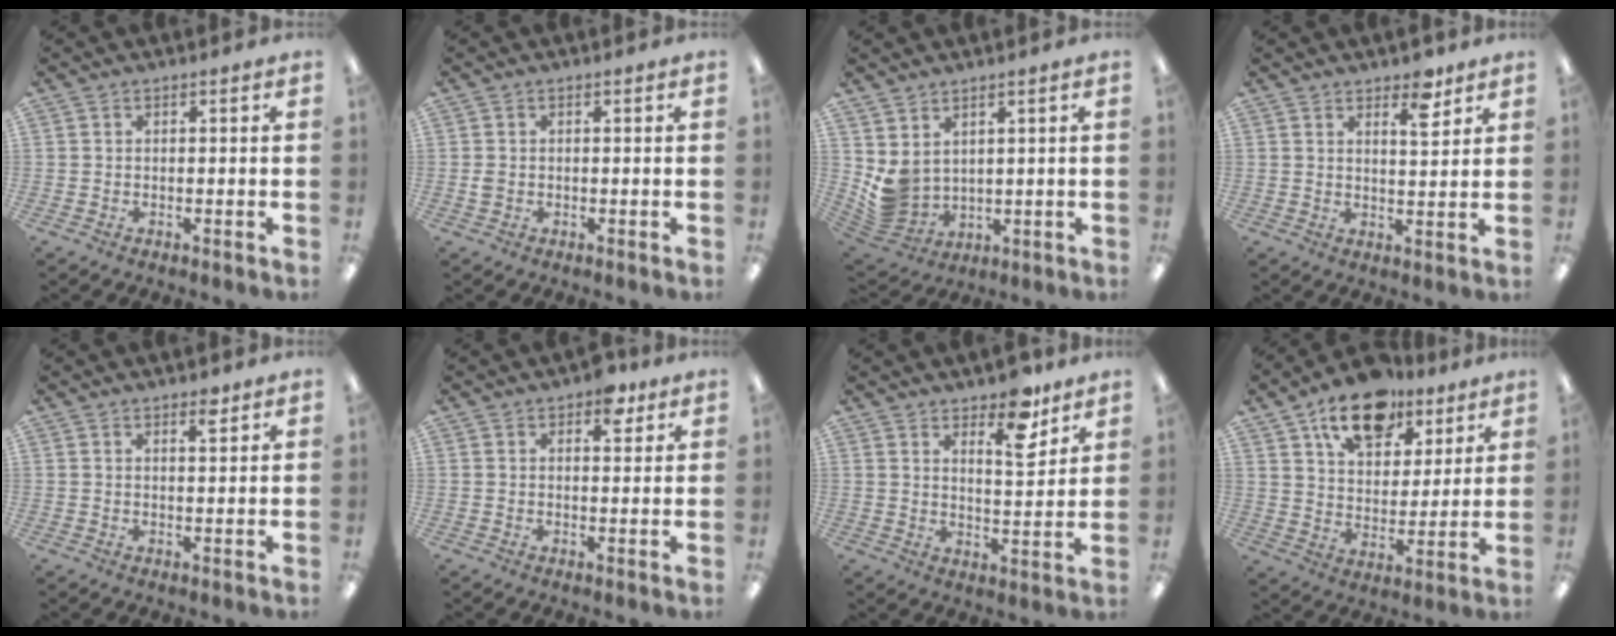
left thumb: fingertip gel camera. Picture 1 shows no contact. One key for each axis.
{"total": 1.5, "fx": 0.0, "fy": 1.2, "fz": 0.9, "tx": -0.011, "ty": 0.001, "tz": -0.003}
{"total": 5.8, "fx": 2.6, "fy": 4.5, "fz": 2.5, "tx": -0.080, "ty": -0.024, "tz": 0.053}
{"total": 6.4, "fx": 4.7, "fy": 2.4, "fz": 3.6, "tx": -0.024, "ty": -0.033, "tz": 0.073}
{"total": 2.7, "fx": 2.1, "fy": 0.7, "fz": 1.4, "tx": -0.016, "ty": -0.006, "tz": 0.035}
{"total": 5.1, "fx": 3.1, "fy": 2.7, "fz": 3.1, "tx": -0.027, "ty": -0.009, "tz": 0.048}
{"total": 10.8, "fx": 7.8, "fy": 4.3, "fz": 6.0, "tx": -0.060, "ty": -0.053, "tz": 0.129}
{"total": 15.4, "fx": 10.4, "fy": 8.6, "fz": 7.4, "tx": -0.107, "ty": -0.053, "tz": 0.184}